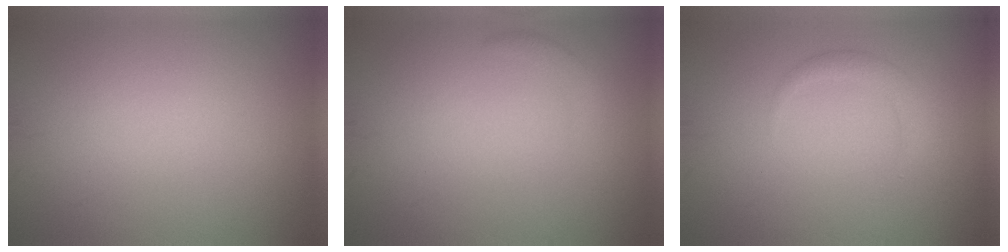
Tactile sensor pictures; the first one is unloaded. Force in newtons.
{"total": 1.0, "press": 1.0, "slide": 0.1}
{"total": 1.6, "press": 1.6, "slide": 0.1}